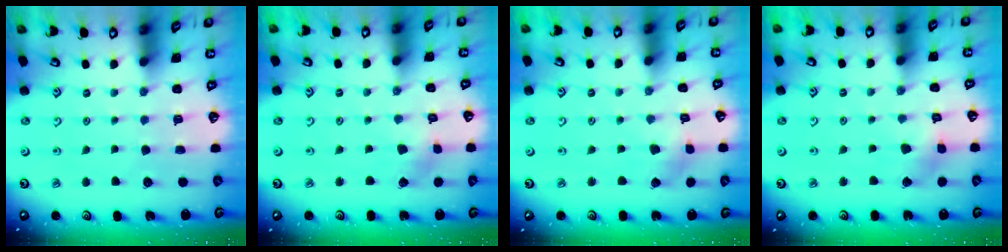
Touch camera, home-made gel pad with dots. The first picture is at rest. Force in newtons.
{"total": 1.9, "press": 1.9, "slide": 0.2}
{"total": 2.3, "press": 2.3, "slide": 0.3}
{"total": 5.5, "press": 5.5, "slide": 0.5}